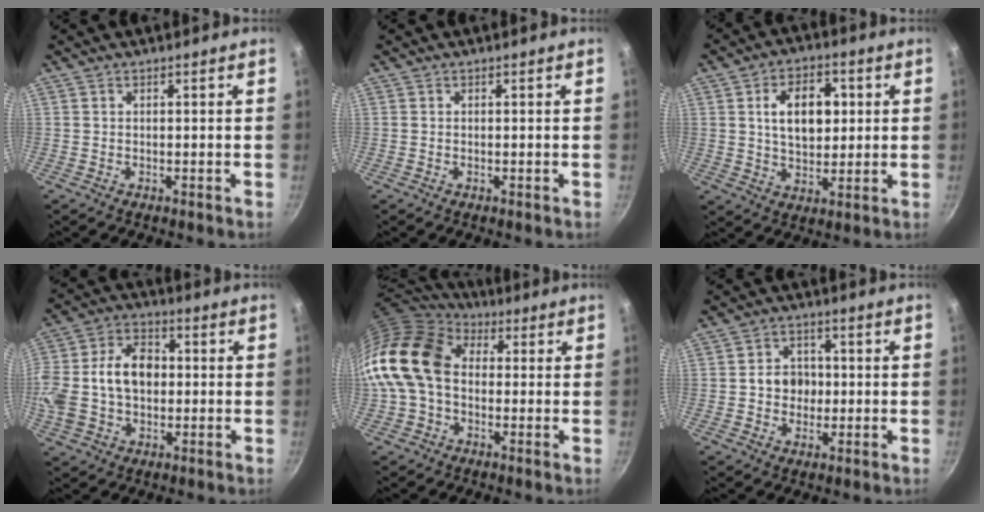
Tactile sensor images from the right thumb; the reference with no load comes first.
{"total": 0.0}
{"total": 11.3, "force": [2.2, 7.3, 8.4], "torque": [-0.108, -0.001, 0.036]}
{"total": 17.5, "force": [0.0, 12.4, 12.3], "torque": [-0.238, 0.035, -0.006]}
{"total": 17.9, "force": [0.5, 13.2, 12.1], "torque": [-0.222, 0.036, -0.007]}
{"total": 6.3, "force": [-0.3, 5.3, 3.2], "torque": [-0.022, 0.006, -0.011]}